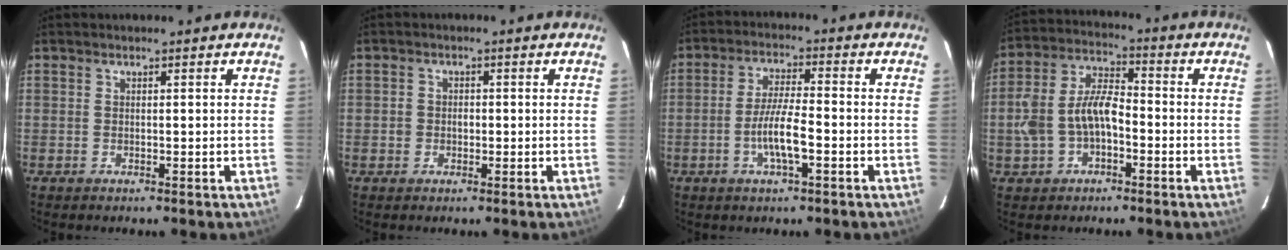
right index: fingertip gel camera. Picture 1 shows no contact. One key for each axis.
{"total": 2.0, "fx": -0.5, "fy": 1.8, "fz": 0.7, "tx": -0.013, "ty": 0.005, "tz": -0.008}
{"total": 7.3, "fx": -2.5, "fy": 1.2, "fz": 6.7, "tx": -0.133, "ty": -0.001, "tz": -0.047}
{"total": 10.5, "fx": -2.7, "fy": 6.1, "fz": 8.1, "tx": -0.176, "ty": 0.020, "tz": -0.046}